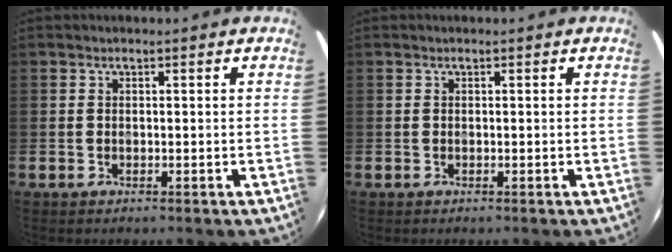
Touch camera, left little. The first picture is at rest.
{"total": 0.0}